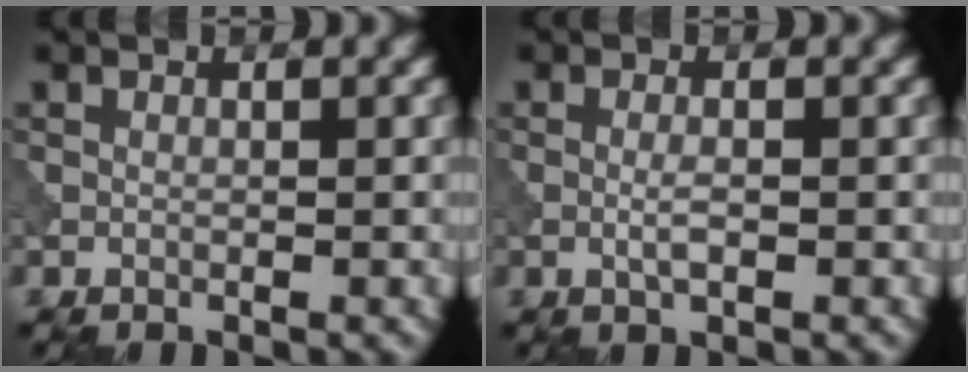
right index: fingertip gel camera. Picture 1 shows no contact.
{"total": 1.5, "force": [-0.3, 0.3, 1.4], "torque": [-0.029, -0.001, -0.009]}